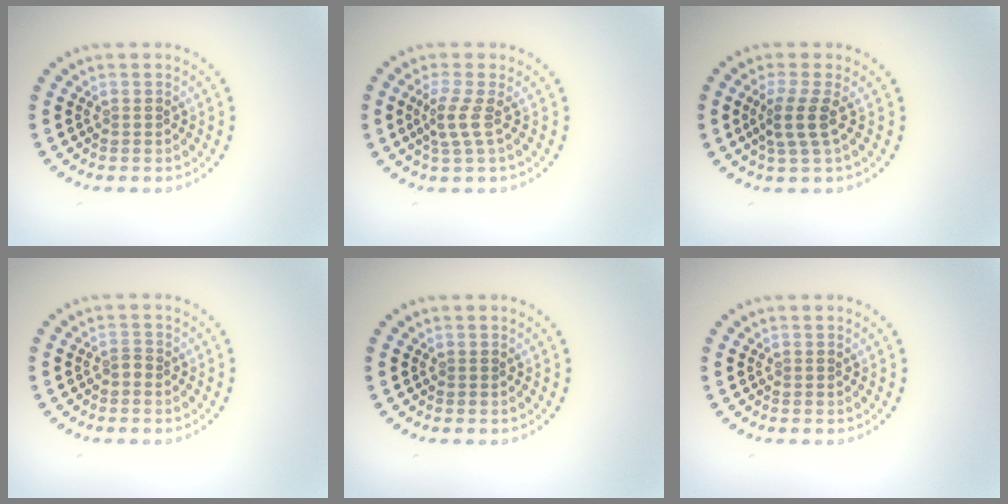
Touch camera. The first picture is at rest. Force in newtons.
{"total": 2.1, "press": 1.5, "slide": 1.5}
{"total": 2.5, "press": 2.0, "slide": 1.6}
{"total": 0.9, "press": 0.6, "slide": 0.7}
{"total": 0.0}
{"total": 0.0}